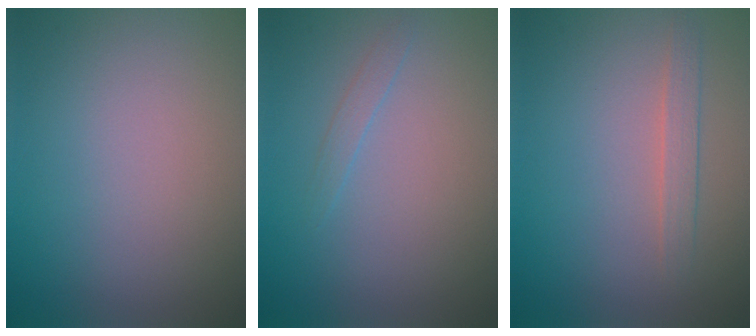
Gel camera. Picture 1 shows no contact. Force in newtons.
{"total": 0.8, "press": 0.8, "slide": 0.1}
{"total": 1.5, "press": 1.5, "slide": 0.1}